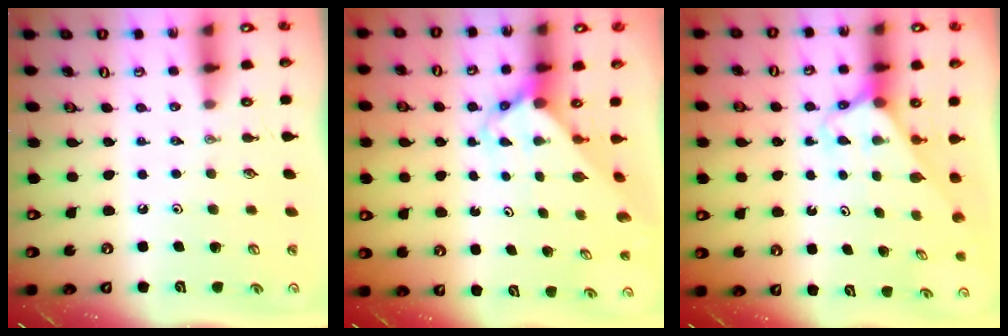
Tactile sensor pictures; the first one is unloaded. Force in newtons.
{"total": 3.8, "press": 3.8, "slide": 0.4}
{"total": 2.6, "press": 2.6, "slide": 0.1}